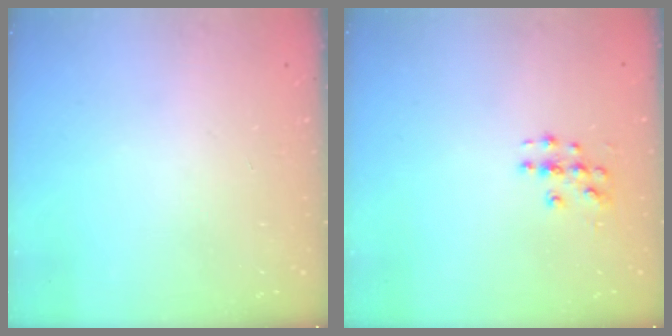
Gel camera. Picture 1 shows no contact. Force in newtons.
{"total": 3.9, "press": 3.9, "slide": 0.2}